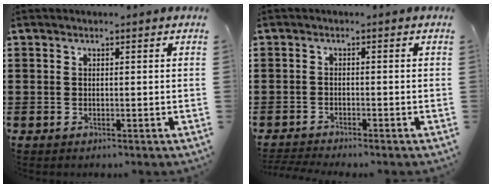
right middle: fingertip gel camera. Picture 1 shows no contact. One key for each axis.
{"total": 1.7, "fx": -1.7, "fy": 0.0, "fz": 0.2, "tx": -0.006, "ty": -0.001, "tz": -0.034}